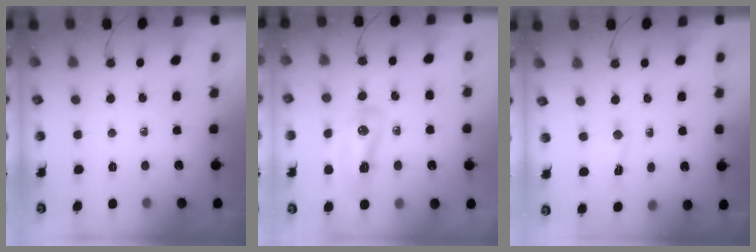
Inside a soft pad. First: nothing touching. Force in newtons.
{"total": 14.7, "press": 12.3, "slide": 8.1}
{"total": 3.5, "press": 3.4, "slide": 0.6}